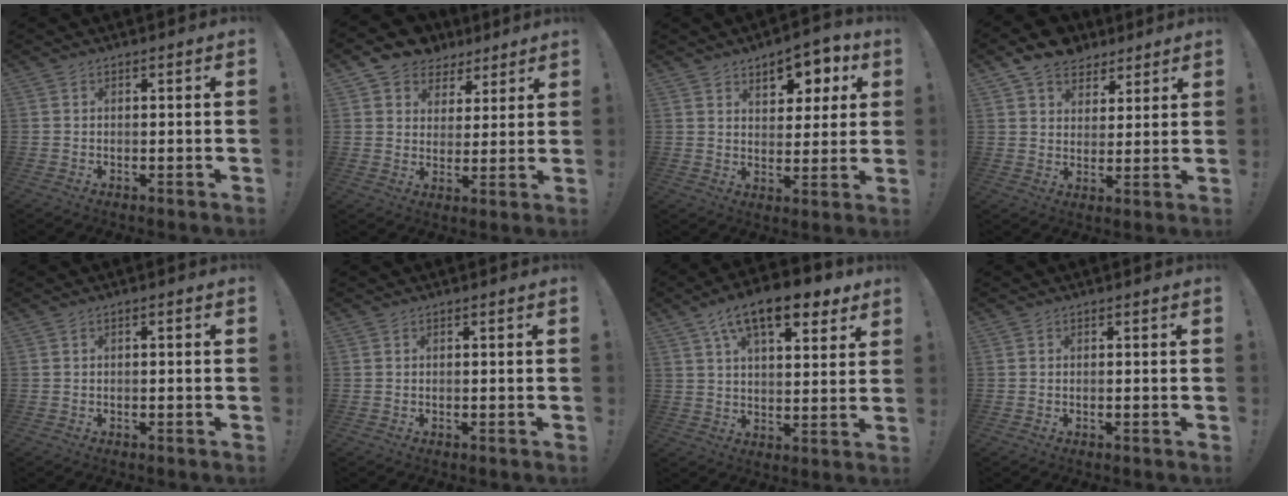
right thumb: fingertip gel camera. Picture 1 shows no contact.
{"total": 8.2, "force": [5.4, 6.1, 0.8], "torque": [-0.016, -0.041, 0.107]}
{"total": 9.0, "force": [5.2, 5.4, 5.0], "torque": [-0.049, -0.036, 0.091]}
{"total": 9.5, "force": [6.8, 6.4, 2.1], "torque": [-0.038, -0.041, 0.135]}
{"total": 1.0, "force": [-0.8, -0.1, 0.7], "torque": [-0.013, 0.002, -0.015]}
{"total": 0.0}
{"total": 14.6, "force": [8.4, 6.1, 10.3], "torque": [-0.164, -0.038, 0.142]}
{"total": 0.0}